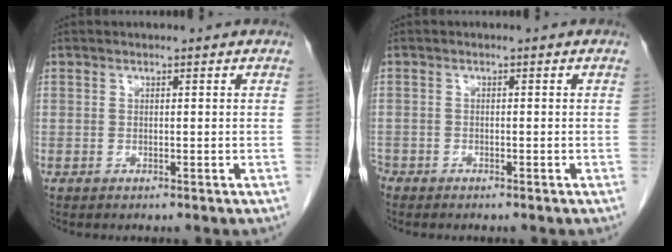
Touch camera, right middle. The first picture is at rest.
{"total": 1.4, "force": [-1.2, 0.7, 0.2], "torque": [-0.004, 0.001, -0.024]}